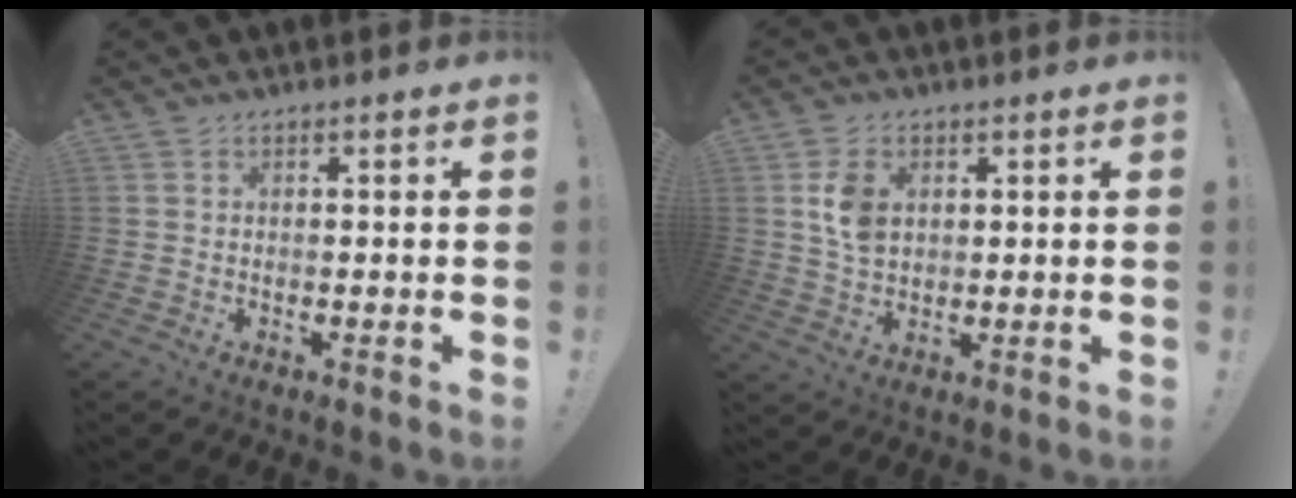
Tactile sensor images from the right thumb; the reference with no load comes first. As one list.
[{"total": 7.3, "force": [1.9, 5.2, 4.8], "torque": [-0.080, 0.002, 0.035]}]